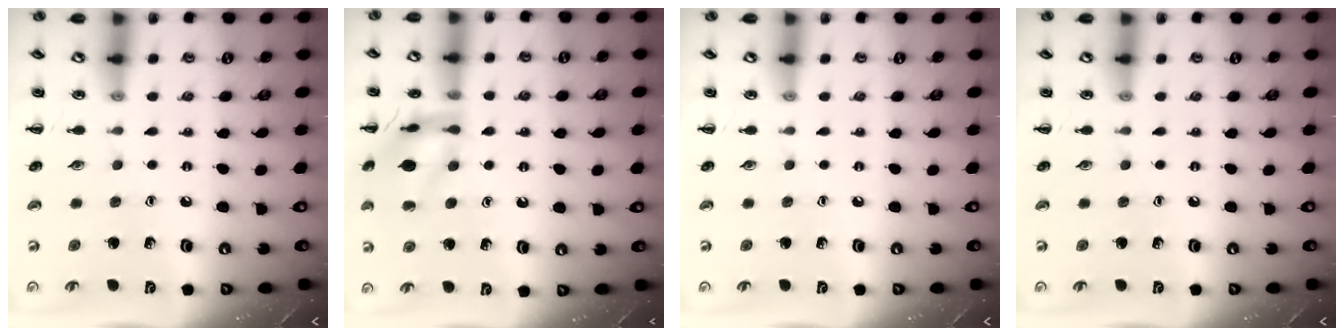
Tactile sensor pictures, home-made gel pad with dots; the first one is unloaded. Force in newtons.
{"total": 12.8, "press": 12.8, "slide": 0.6}
{"total": 0.0}
{"total": 0.0}